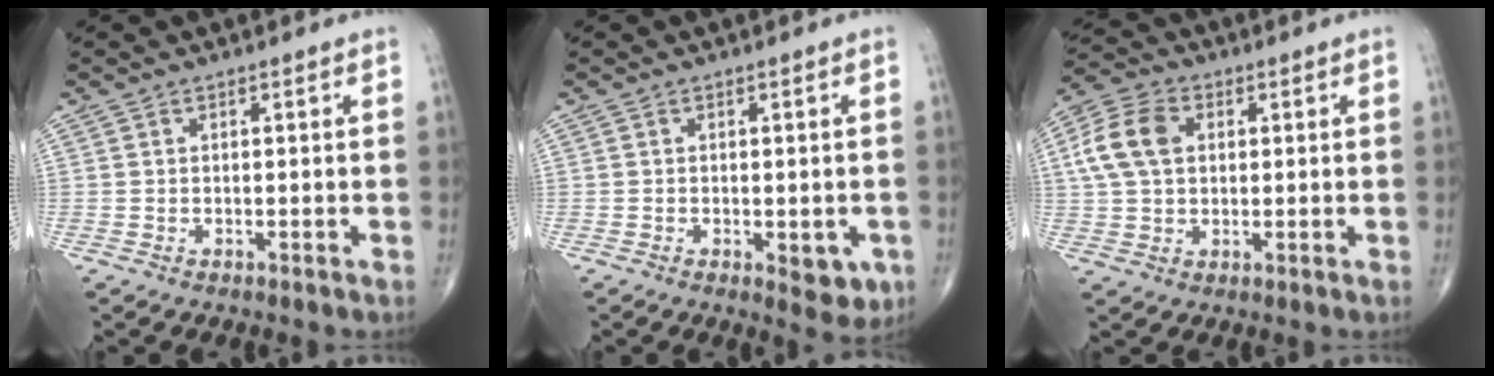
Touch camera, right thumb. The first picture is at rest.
{"total": 5.0, "force": [-1.5, 2.4, 4.2], "torque": [-0.034, -0.006, -0.014]}
{"total": 10.0, "force": [2.1, 7.0, 6.9], "torque": [-0.133, 0.014, 0.034]}